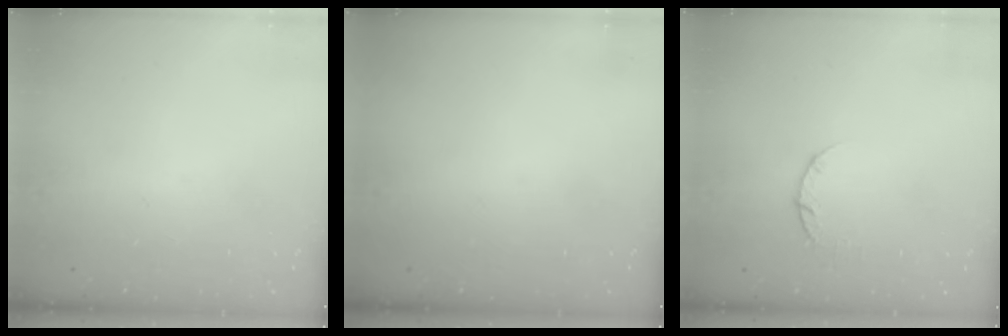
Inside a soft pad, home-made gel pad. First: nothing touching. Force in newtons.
{"total": 0.0}
{"total": 3.7, "press": 3.7, "slide": 0.6}